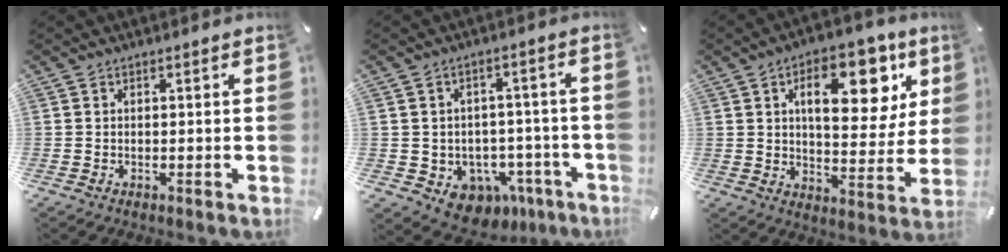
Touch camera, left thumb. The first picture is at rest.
{"total": 7.2, "force": [-2.7, 6.4, 2.1], "torque": [-0.018, 0.005, -0.038]}
{"total": 17.2, "force": [7.0, 9.3, 12.7], "torque": [-0.165, -0.021, 0.109]}